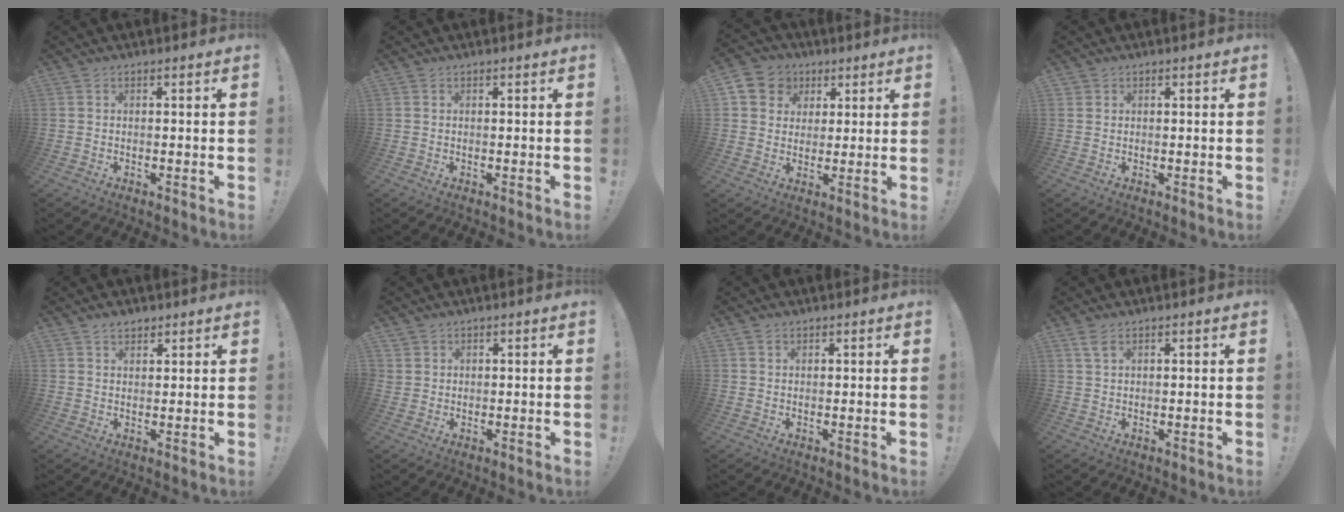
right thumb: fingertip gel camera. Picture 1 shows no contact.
{"total": 0.0}
{"total": 8.6, "force": [2.9, 7.7, 2.3], "torque": [-0.040, -0.006, 0.063]}
{"total": 0.9, "force": [0.7, 0.6, 0.2], "torque": [-0.005, 0.002, 0.014]}
{"total": 2.9, "force": [2.3, 1.6, 0.8], "torque": [-0.005, -0.013, 0.041]}
{"total": 1.8, "force": [1.1, 1.4, 0.2], "torque": [0.000, -0.005, 0.020]}
{"total": 1.0, "force": [0.8, 0.7, 0.2], "torque": [0.000, -0.001, 0.015]}
{"total": 2.8, "force": [1.7, 1.0, 2.0], "torque": [-0.040, -0.002, 0.031]}